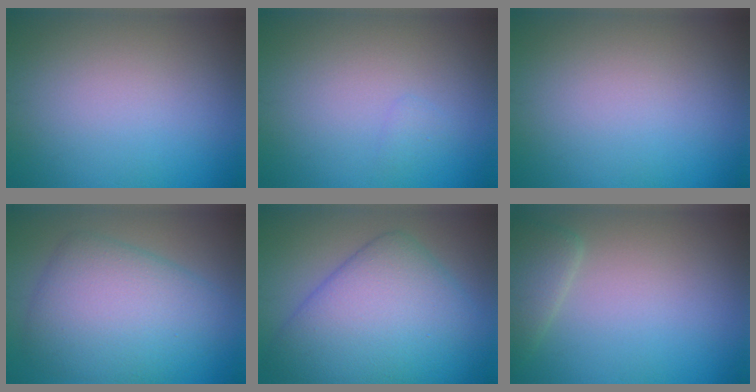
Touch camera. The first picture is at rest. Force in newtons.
{"total": 0.6, "press": 0.6, "slide": 0.0}
{"total": 0.0}
{"total": 8.0, "press": 8.0, "slide": 0.2}
{"total": 10.5, "press": 10.5, "slide": 0.1}
{"total": 2.6, "press": 2.6, "slide": 0.3}